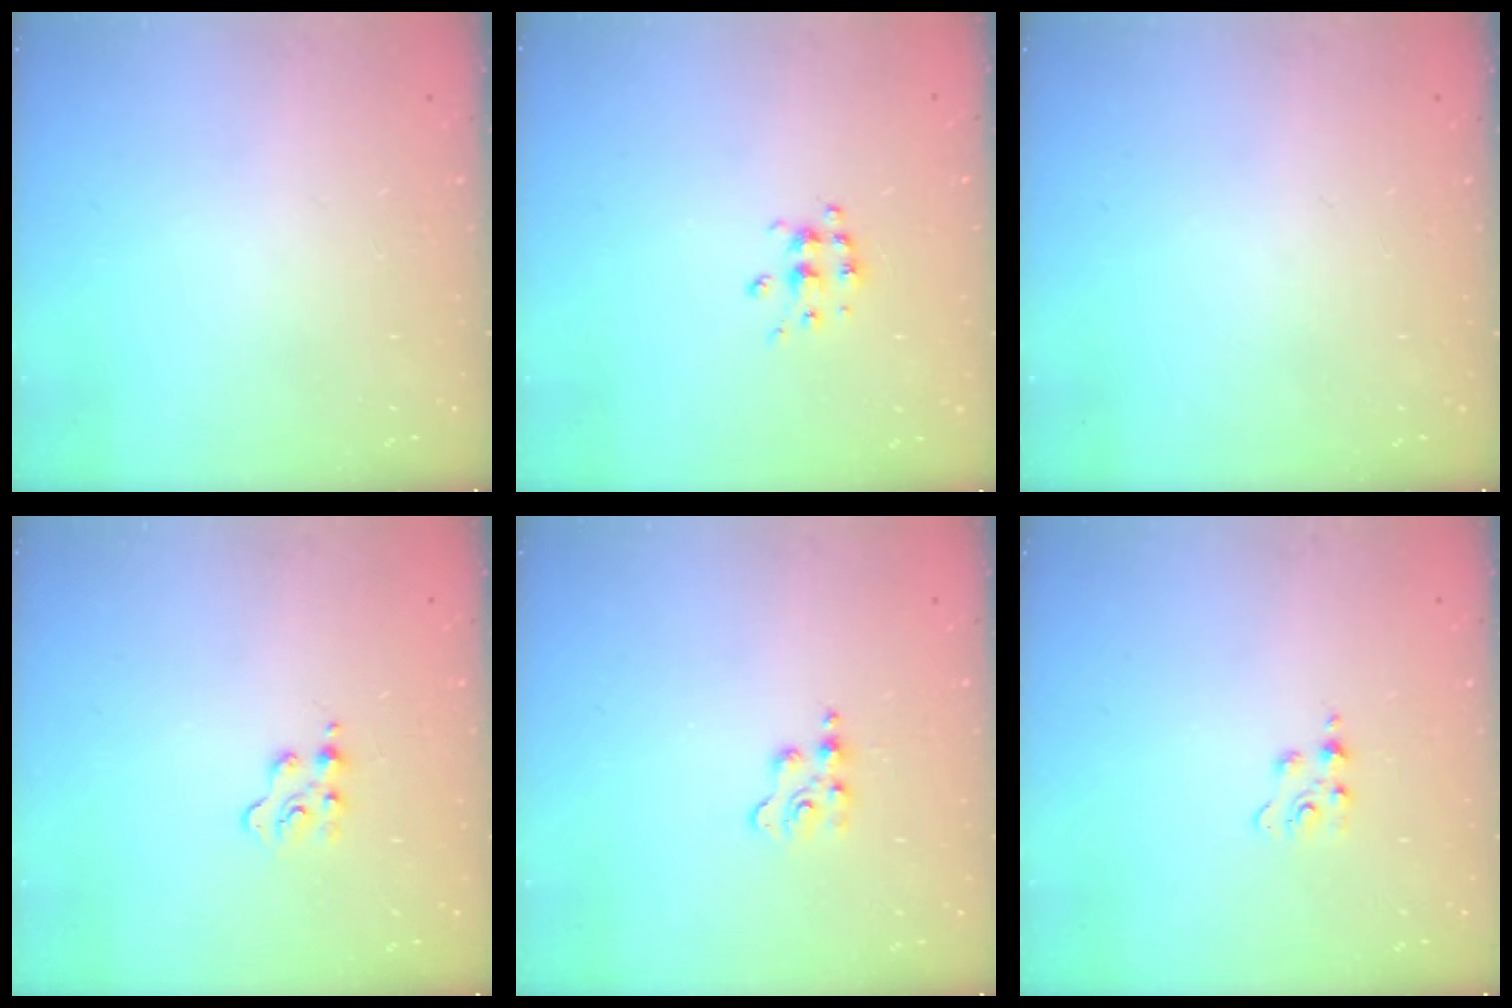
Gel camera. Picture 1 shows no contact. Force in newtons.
{"total": 5.7, "press": 5.7, "slide": 0.5}
{"total": 0.0}
{"total": 3.1, "press": 3.0, "slide": 0.4}
{"total": 2.7, "press": 2.7, "slide": 0.5}
{"total": 2.8, "press": 2.8, "slide": 0.4}